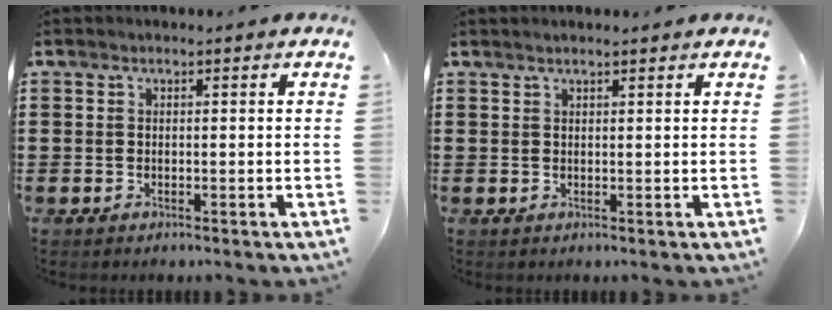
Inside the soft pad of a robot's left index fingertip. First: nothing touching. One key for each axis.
{"total": 0.9, "fx": 0.9, "fy": 0.0, "fz": 0.2, "tx": -0.005, "ty": 0.001, "tz": 0.016}